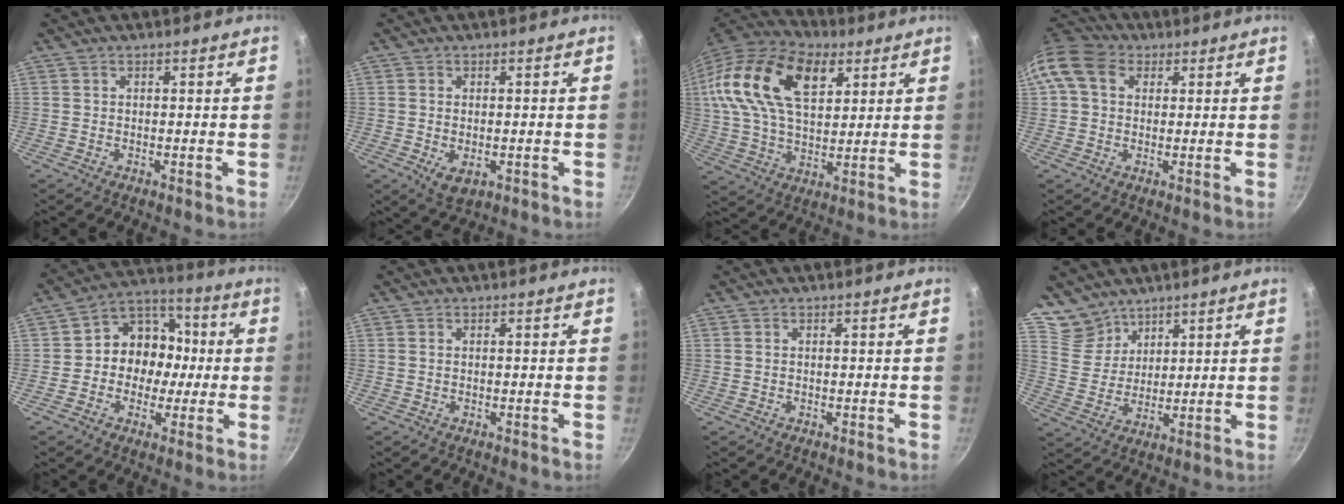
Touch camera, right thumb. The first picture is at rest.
{"total": 4.4, "force": [-0.9, 2.7, 3.3], "torque": [-0.054, -0.014, -0.011]}
{"total": 23.4, "force": [8.8, 13.3, 17.1], "torque": [-0.313, 0.000, 0.146]}
{"total": 9.6, "force": [2.7, 7.4, 5.5], "torque": [-0.086, 0.014, 0.030]}
{"total": 11.9, "force": [-0.4, 10.2, 6.1], "torque": [-0.038, 0.033, -0.025]}
{"total": 0.0}
{"total": 0.0}
{"total": 7.5, "force": [6.0, 4.5, 0.7], "torque": [0.009, -0.025, 0.121]}